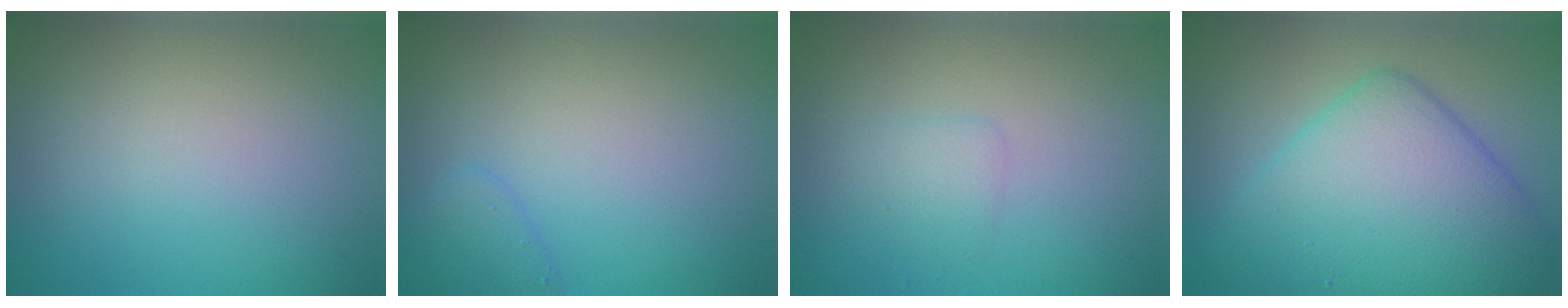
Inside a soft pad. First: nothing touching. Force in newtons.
{"total": 1.5, "press": 1.5, "slide": 0.1}
{"total": 1.3, "press": 1.3, "slide": 0.1}
{"total": 9.8, "press": 9.8, "slide": 0.1}